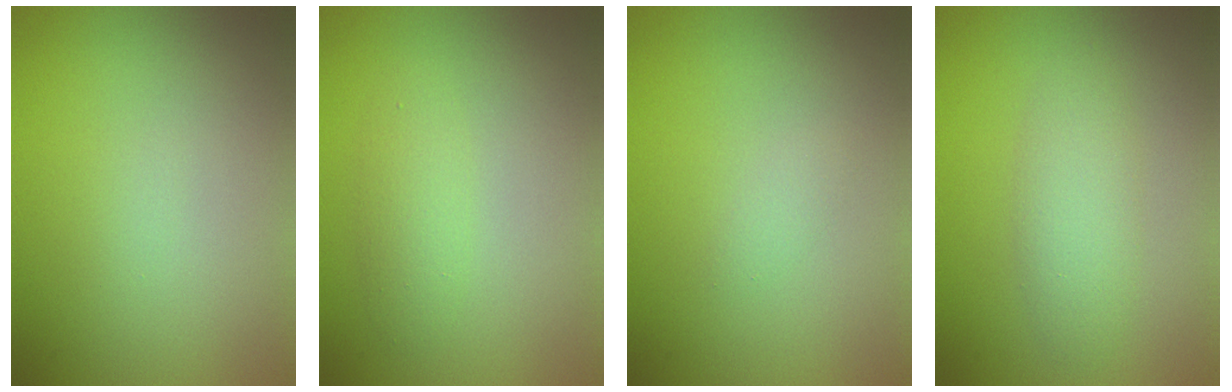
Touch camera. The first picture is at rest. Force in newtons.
{"total": 1.6, "press": 1.6, "slide": 0.0}
{"total": 0.7, "press": 0.7, "slide": 0.0}
{"total": 2.7, "press": 2.7, "slide": 0.1}